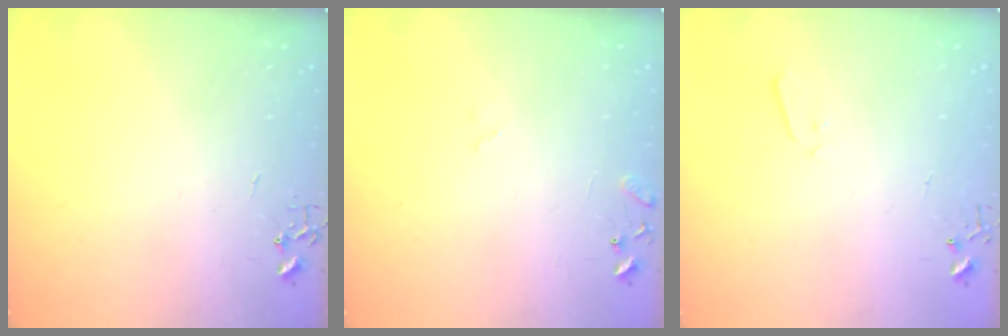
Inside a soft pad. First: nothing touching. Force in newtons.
{"total": 9.5, "press": 9.5, "slide": 0.9}
{"total": 3.4, "press": 3.3, "slide": 0.5}